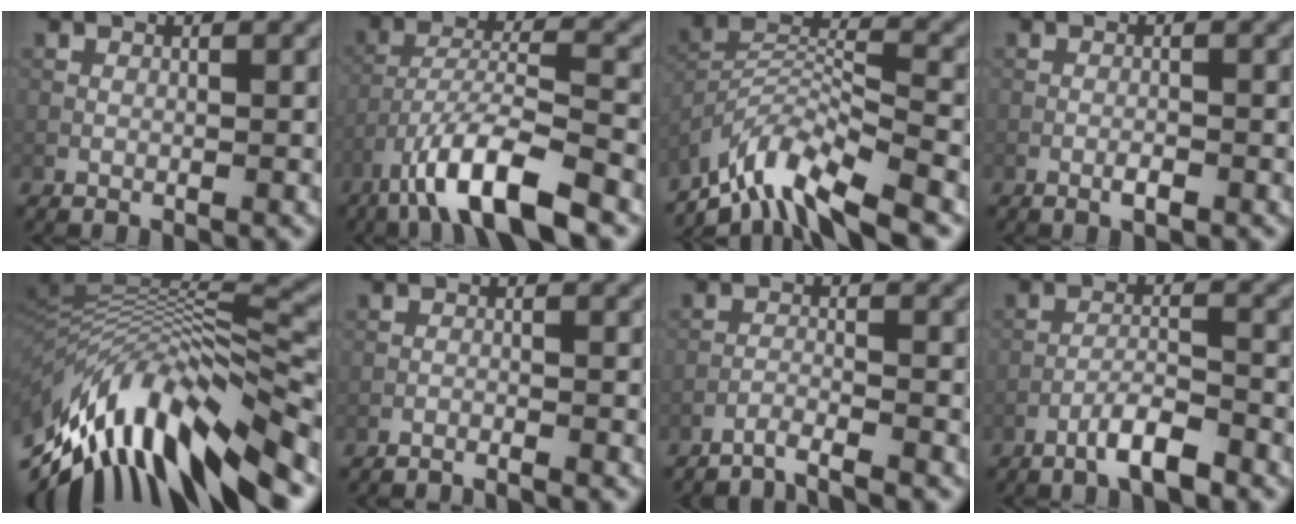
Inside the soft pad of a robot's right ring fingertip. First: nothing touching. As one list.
[{"total": 8.7, "force": [-5.7, 1.8, 6.3], "torque": [-0.113, 0.000, -0.105]}, {"total": 8.8, "force": [-7.2, 2.0, 4.6], "torque": [-0.083, -0.005, -0.143]}, {"total": 1.0, "force": [-0.5, 0.2, 0.9], "torque": [-0.017, 0.000, -0.011]}, {"total": 13.1, "force": [-6.7, 4.7, 10.3], "torque": [-0.197, 0.028, -0.115]}, {"total": 1.6, "force": [-1.5, 0.0, 0.5], "torque": [-0.011, 0.000, -0.031]}, {"total": 2.0, "force": [-1.8, 0.1, 0.8], "torque": [-0.003, 0.002, -0.047]}, {"total": 3.4, "force": [-2.4, 0.4, 2.4], "torque": [-0.043, 0.008, -0.049]}]